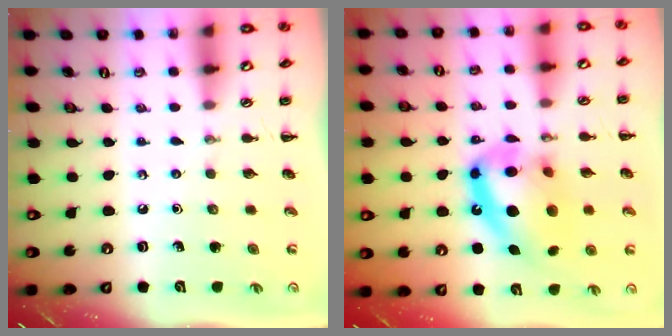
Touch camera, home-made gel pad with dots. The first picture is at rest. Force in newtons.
{"total": 17.7, "press": 17.3, "slide": 3.8}